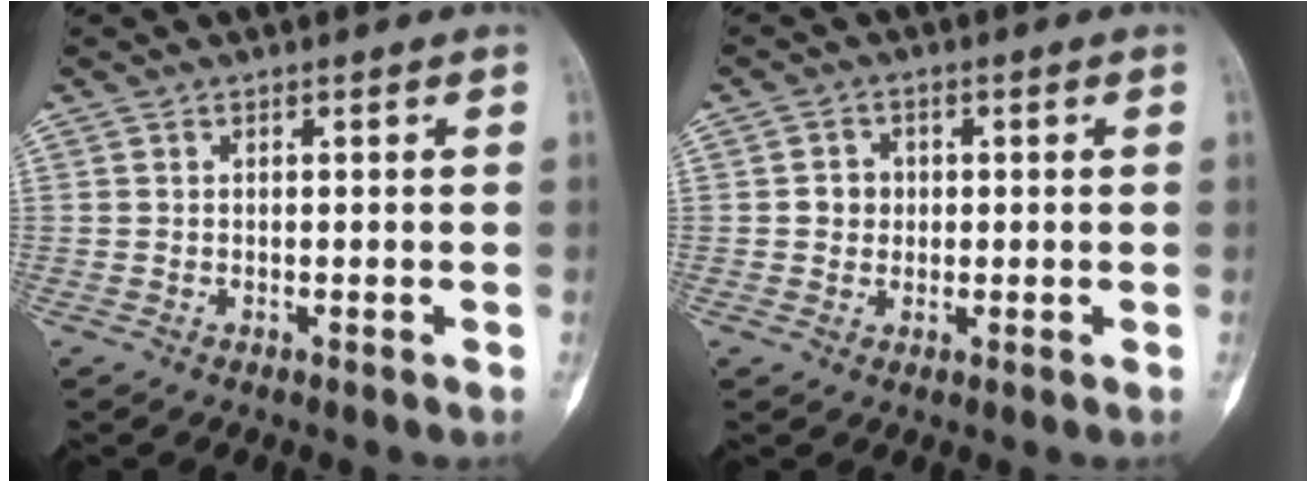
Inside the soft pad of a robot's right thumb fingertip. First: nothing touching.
{"total": 3.2, "force": [0.2, 2.9, 1.1], "torque": [0.003, 0.006, -0.001]}